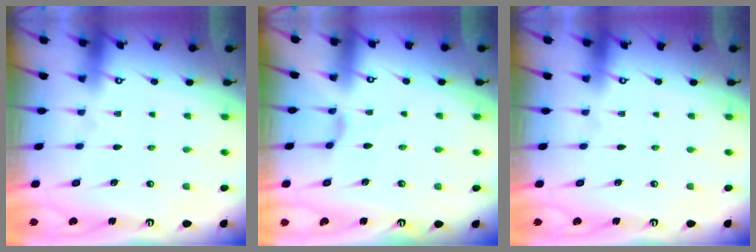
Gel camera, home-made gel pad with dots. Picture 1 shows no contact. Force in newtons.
{"total": 2.7, "press": 2.6, "slide": 0.6}
{"total": 0.0}